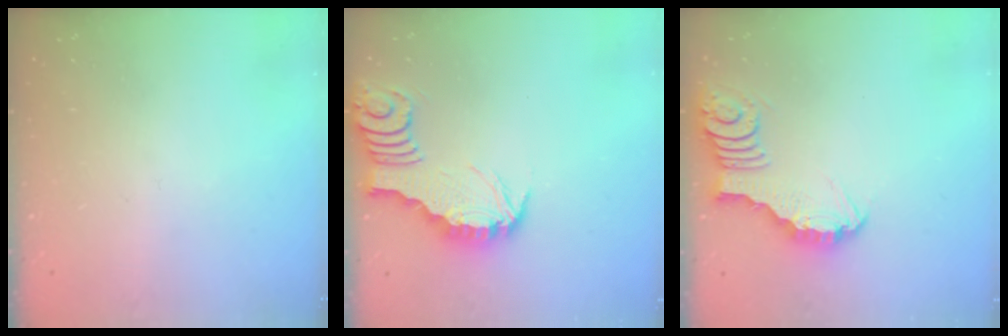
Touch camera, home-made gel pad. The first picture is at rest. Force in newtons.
{"total": 3.3, "press": 3.2, "slide": 0.3}
{"total": 4.3, "press": 4.3, "slide": 0.5}